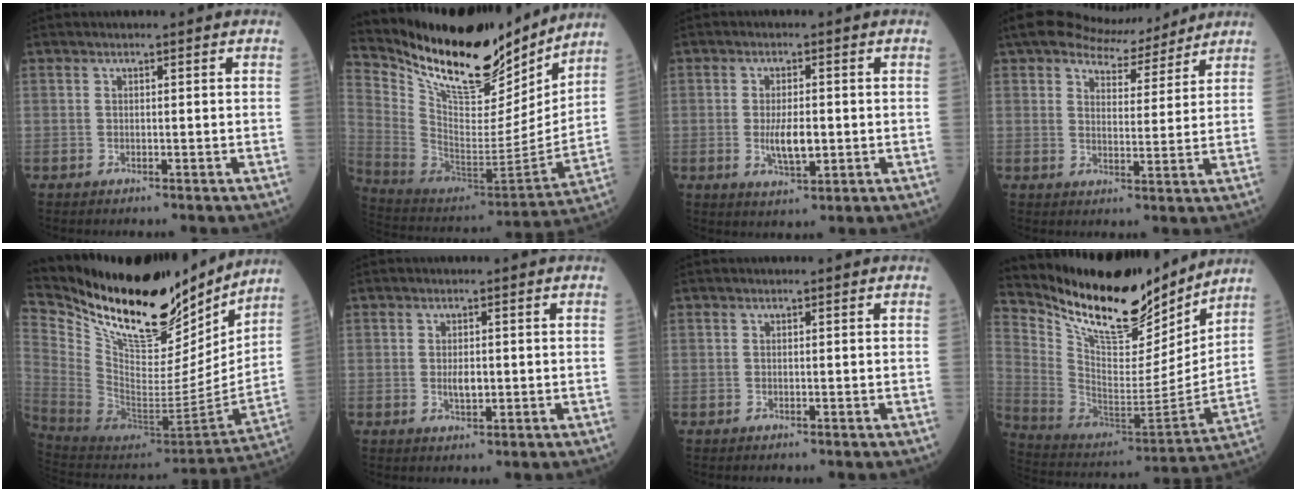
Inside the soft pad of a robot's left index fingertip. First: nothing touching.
{"total": 21.8, "force": [18.8, 6.1, 9.3], "torque": [-0.178, -0.038, 0.319]}
{"total": 4.7, "force": [-0.5, 1.8, 4.3], "torque": [-0.083, -0.005, -0.005]}
{"total": 9.3, "force": [8.1, 3.2, 3.1], "torque": [-0.053, 0.015, 0.122]}
{"total": 25.7, "force": [21.8, 7.4, 11.4], "torque": [-0.211, -0.039, 0.359]}
{"total": 2.3, "force": [-0.1, 1.1, 2.1], "torque": [-0.041, -0.001, 0.001]}
{"total": 0.0}
{"total": 20.2, "force": [17.4, 5.5, 8.5], "torque": [-0.163, -0.036, 0.298]}